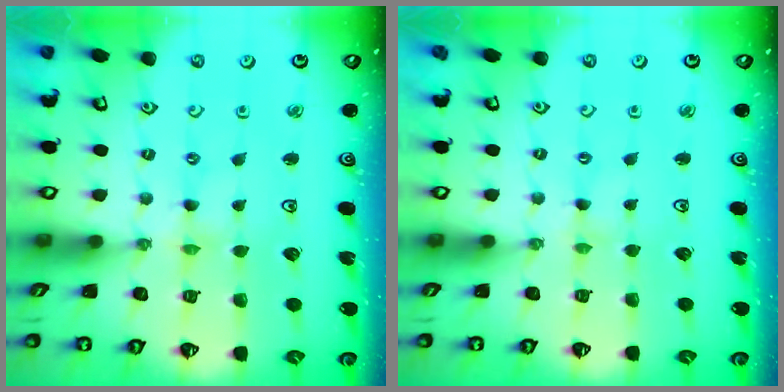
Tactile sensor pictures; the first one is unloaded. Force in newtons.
{"total": 1.3, "press": 1.3, "slide": 0.3}